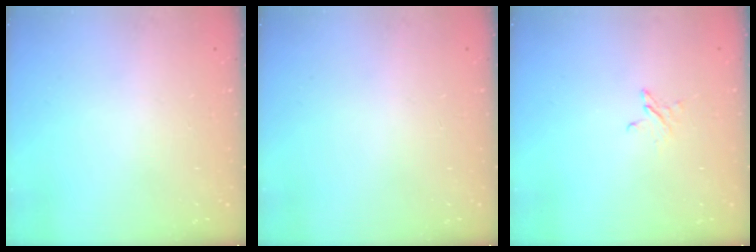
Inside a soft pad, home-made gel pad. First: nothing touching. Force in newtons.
{"total": 0.0}
{"total": 2.4, "press": 2.4, "slide": 0.2}